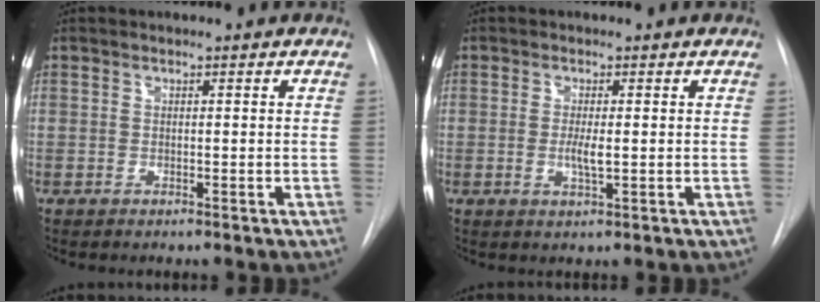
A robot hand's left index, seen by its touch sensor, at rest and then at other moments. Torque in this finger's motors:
{"motor_torque": [0.47, 0.26, 0.05, 0.06]}